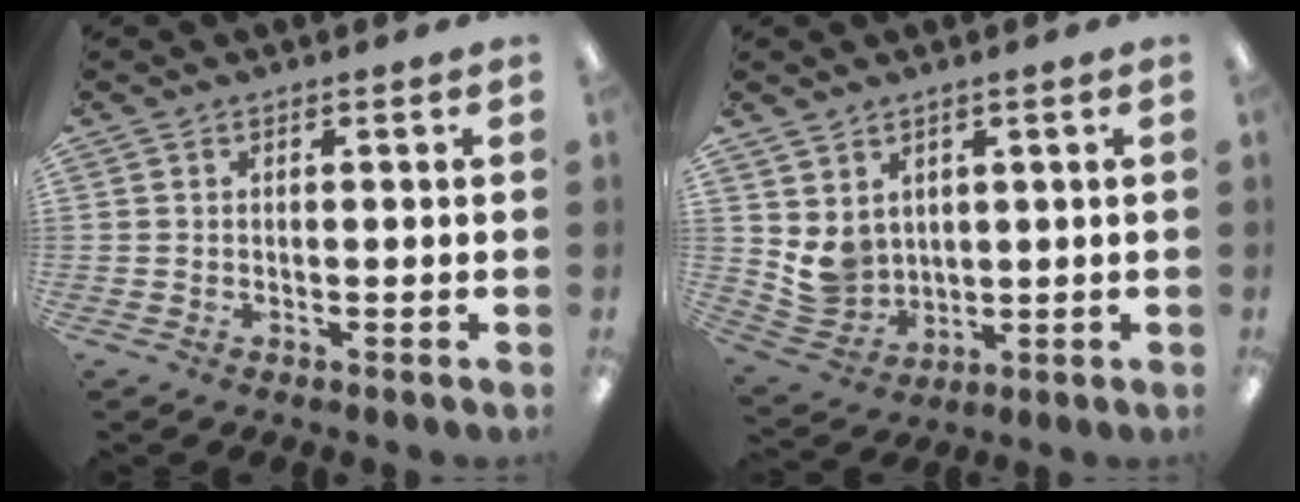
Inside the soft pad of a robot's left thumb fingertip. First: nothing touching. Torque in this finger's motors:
{"motor_torque": [0.01, 0.10, 0.29, -0.55, 0.05]}